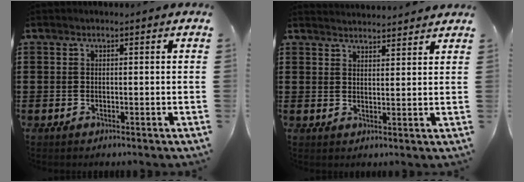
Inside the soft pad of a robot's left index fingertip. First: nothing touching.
{"total": 2.6, "force": [2.6, -0.1, -0.2], "torque": [-0.005, -0.010, 0.049]}